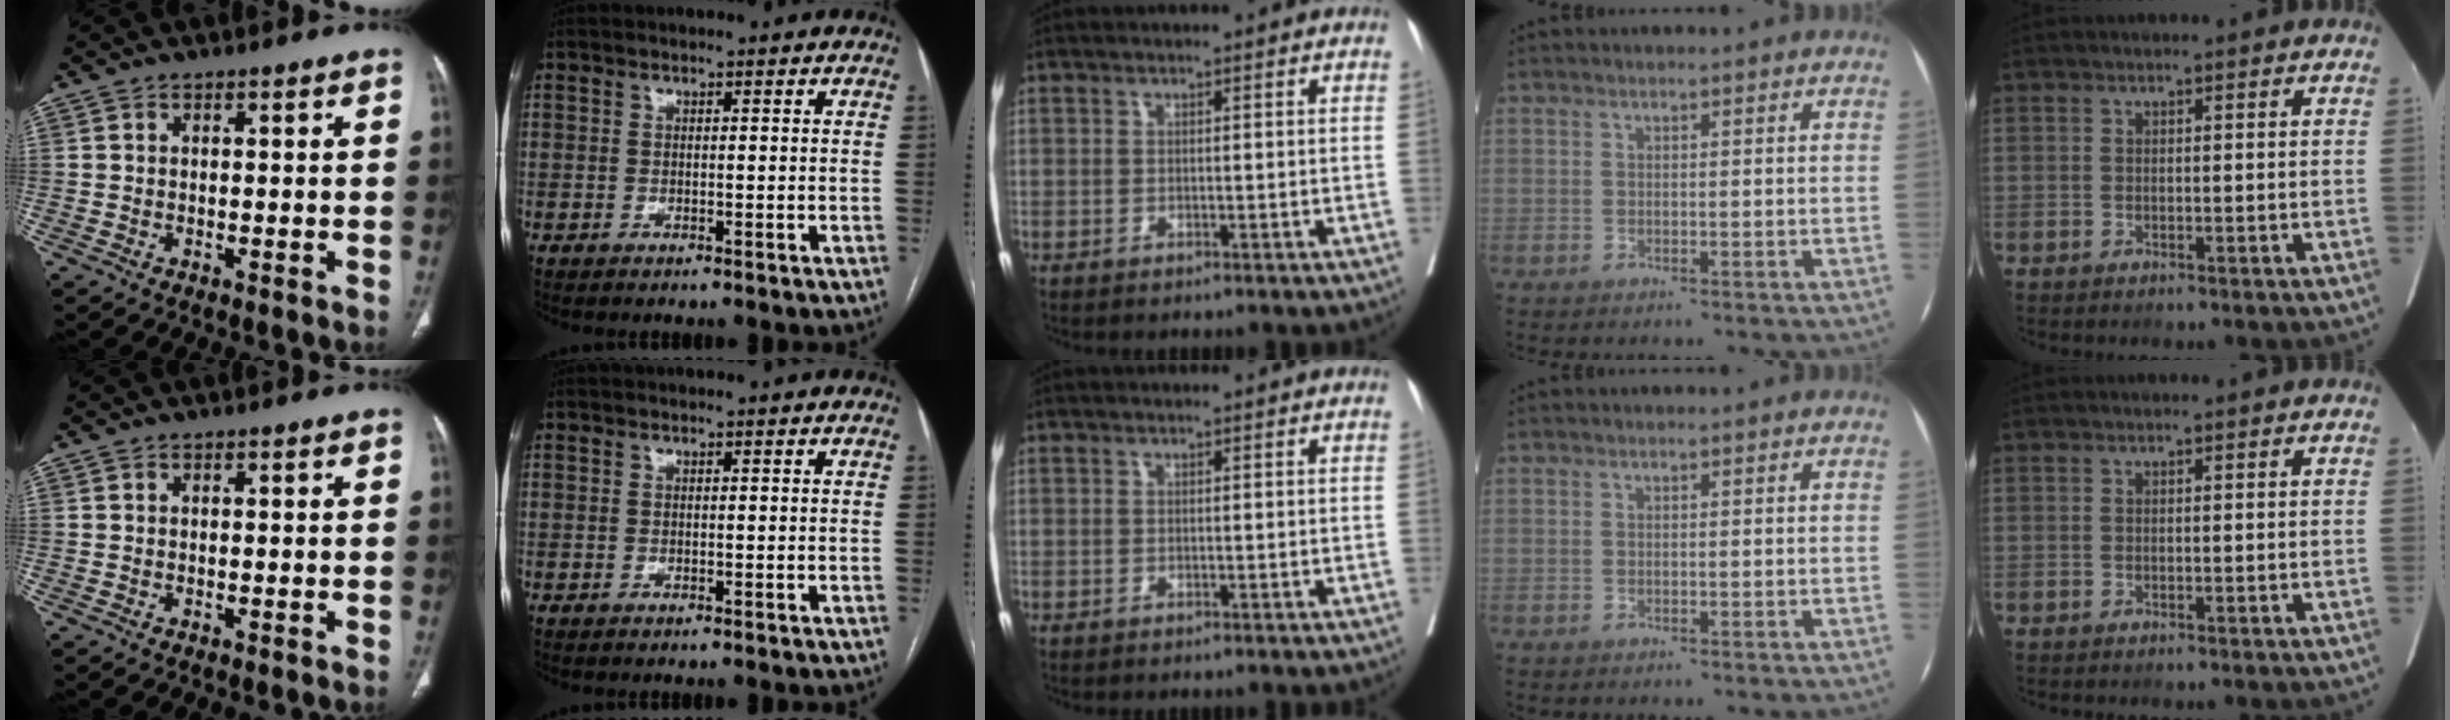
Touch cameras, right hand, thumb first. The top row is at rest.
{}